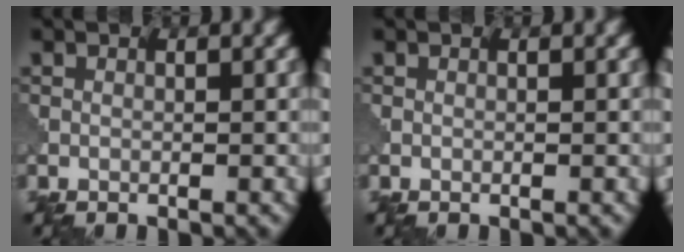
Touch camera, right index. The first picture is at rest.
{"total": 0.0}